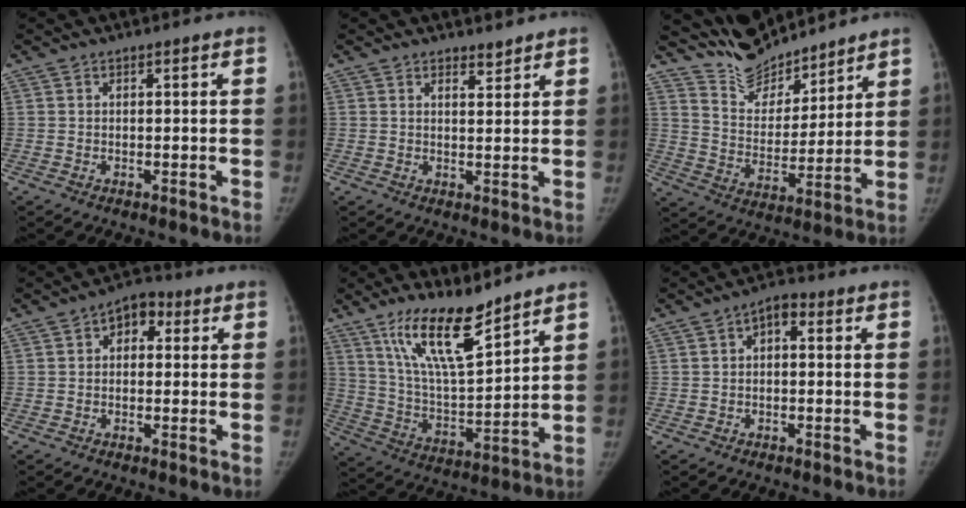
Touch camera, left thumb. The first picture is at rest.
{"total": 2.3, "force": [2.1, 0.9, 0.6], "torque": [0.002, -0.017, 0.032]}
{"total": 12.5, "force": [11.7, 3.7, 1.9], "torque": [-0.007, -0.080, 0.225]}
{"total": 5.6, "force": [1.5, 3.9, 3.7], "torque": [-0.026, 0.013, 0.013]}
{"total": 15.6, "force": [10.9, 4.0, 10.3], "torque": [-0.164, -0.070, 0.212]}
{"total": 3.8, "force": [0.7, 2.3, 3.0], "torque": [-0.036, 0.013, 0.002]}